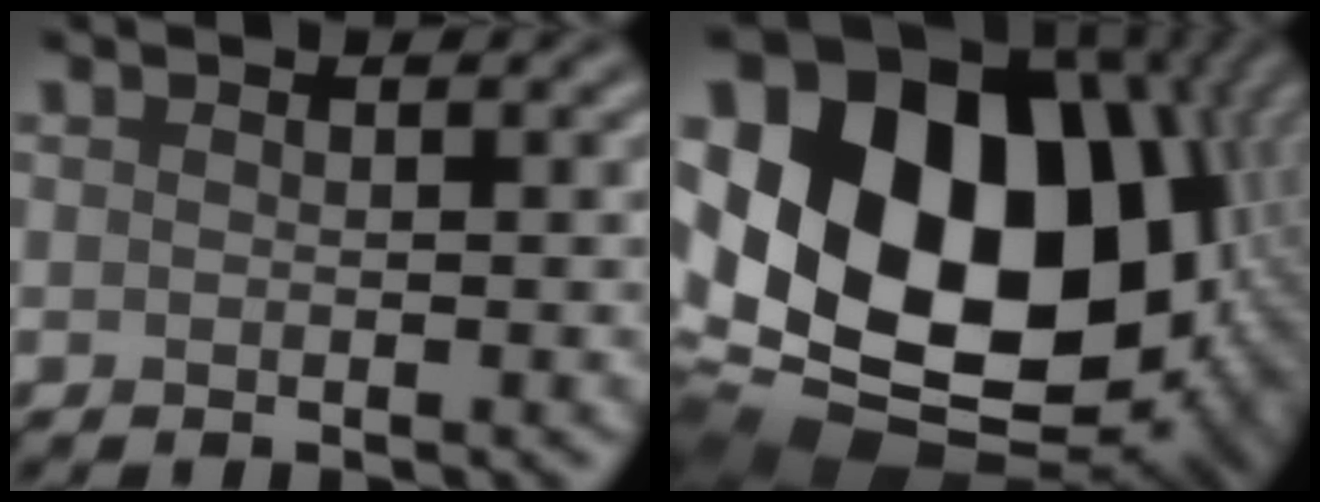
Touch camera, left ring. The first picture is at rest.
{"total": 23.0, "force": [1.7, 17.1, 15.3], "torque": [-0.300, -0.020, 0.045]}